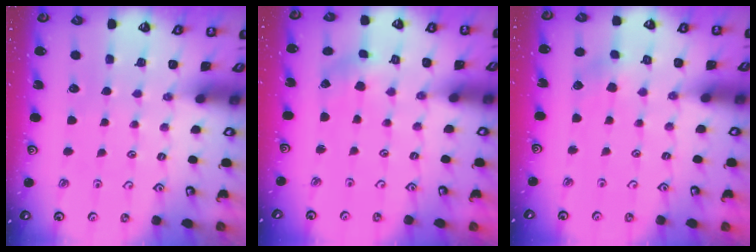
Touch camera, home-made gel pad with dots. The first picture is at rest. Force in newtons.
{"total": 1.2, "press": 1.2, "slide": 0.2}
{"total": 3.1, "press": 3.0, "slide": 0.3}